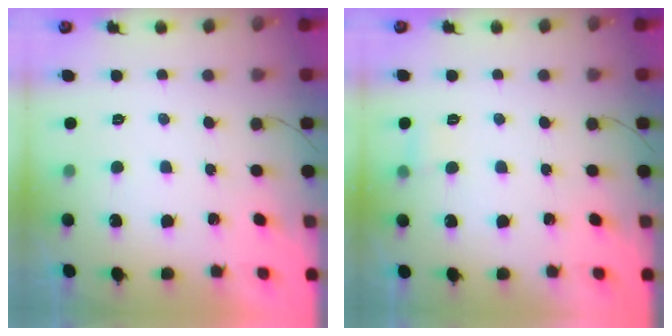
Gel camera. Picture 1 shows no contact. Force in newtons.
{"total": 3.5, "press": 3.4, "slide": 0.9}